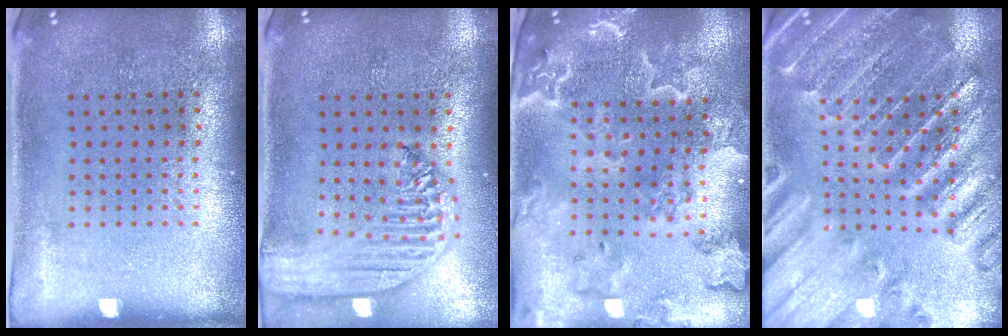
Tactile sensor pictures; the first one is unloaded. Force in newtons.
{"total": 2.6, "press": 2.1, "slide": 1.5}
{"total": 3.5, "press": 3.1, "slide": 1.6}
{"total": 2.7, "press": 2.7, "slide": 0.4}